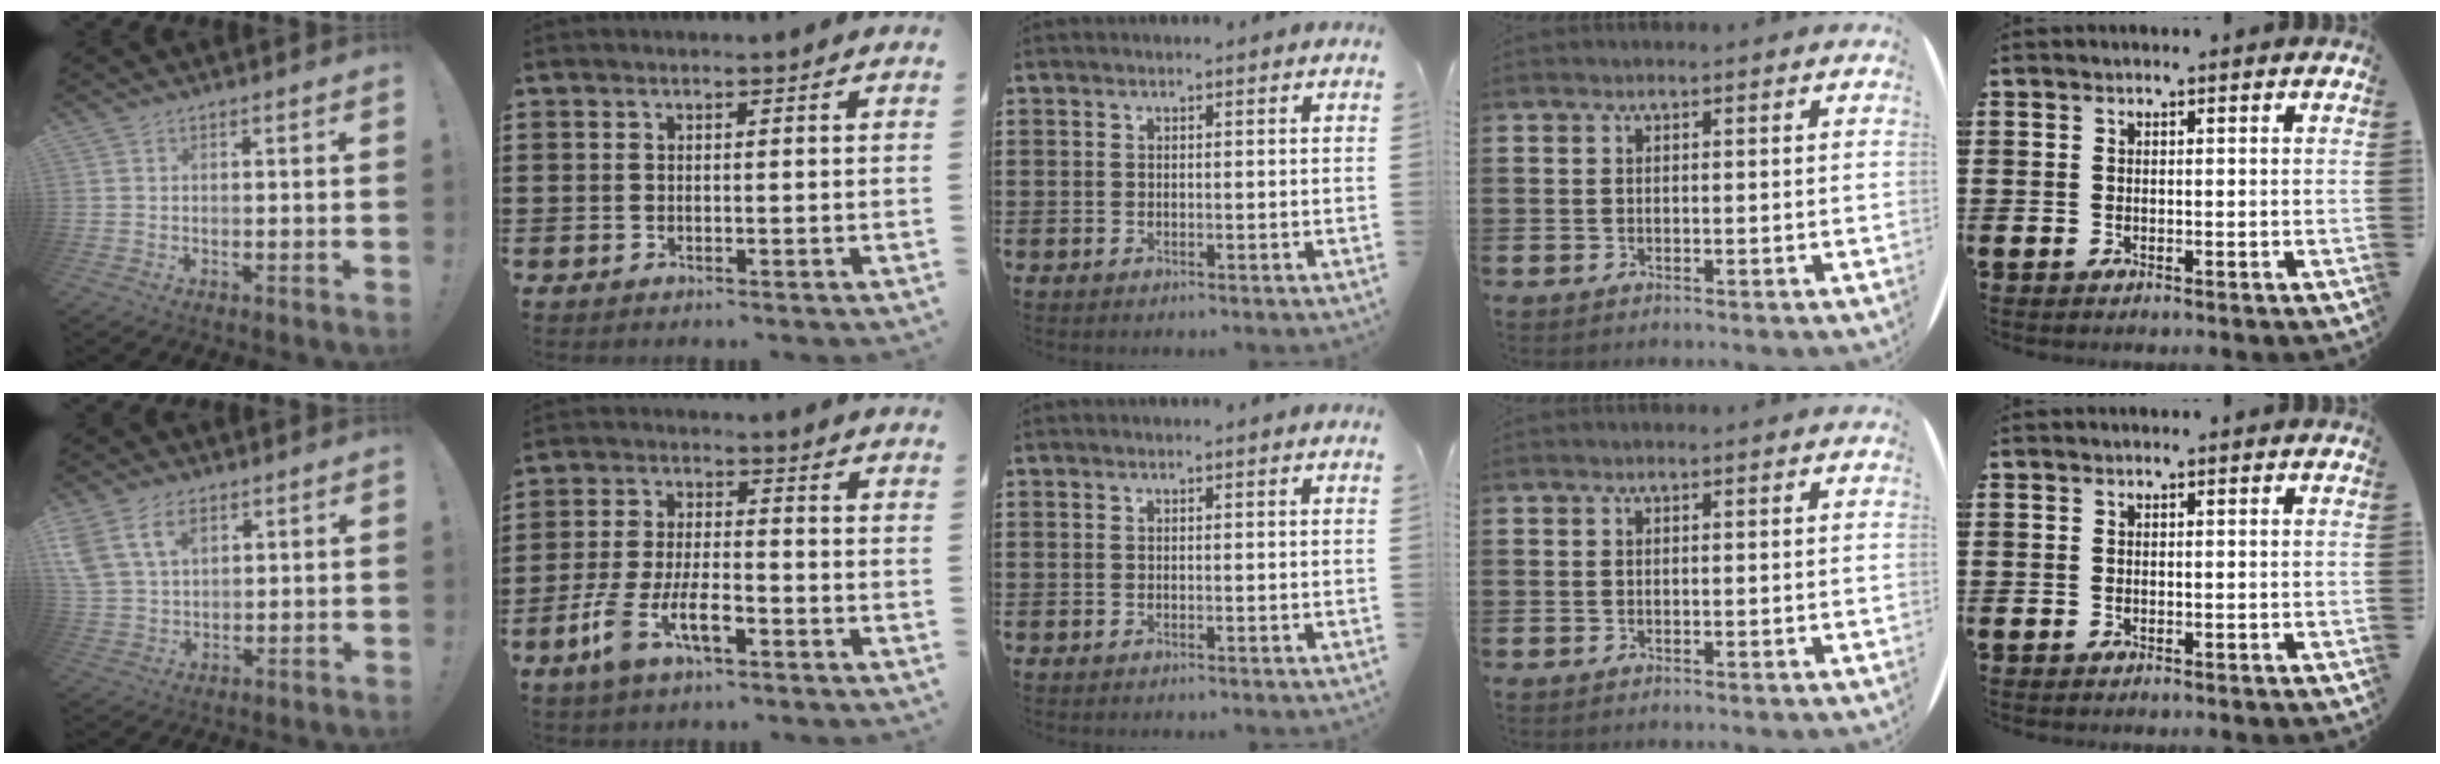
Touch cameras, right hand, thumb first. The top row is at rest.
{"thumb": {"total": 10.4, "force": [5.2, 6.8, 6.0], "torque": [-0.113, -0.012, 0.104]}, "index": {"total": 8.3, "force": [-4.2, 3.1, 6.5], "torque": [-0.152, -0.009, -0.081]}}